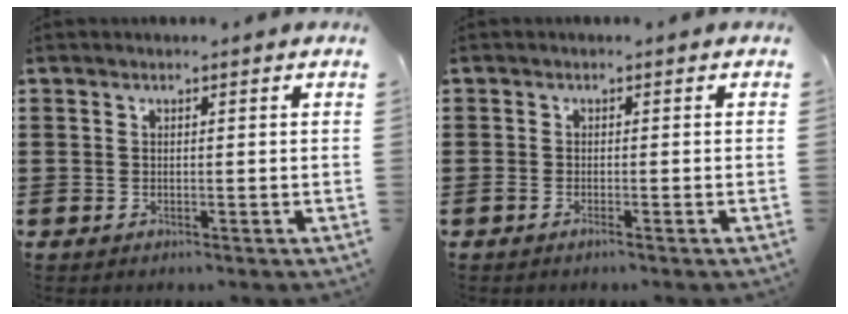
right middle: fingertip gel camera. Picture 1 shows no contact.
{"total": 0.8, "force": [-0.5, 0.0, 0.5], "torque": [-0.010, -0.004, -0.009]}